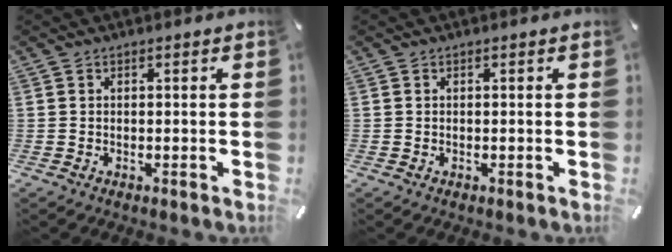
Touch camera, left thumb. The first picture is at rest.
{"total": 0.0}